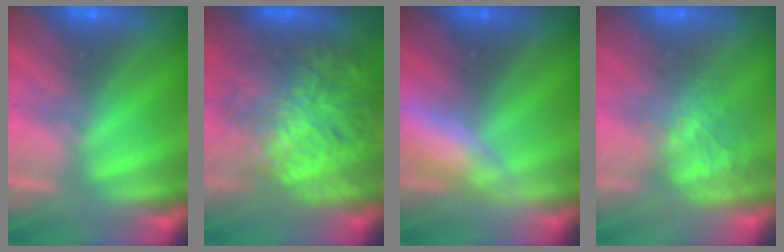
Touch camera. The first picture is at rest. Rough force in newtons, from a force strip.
{"total": 9.3}
{"total": 3.0}
{"total": 4.4}